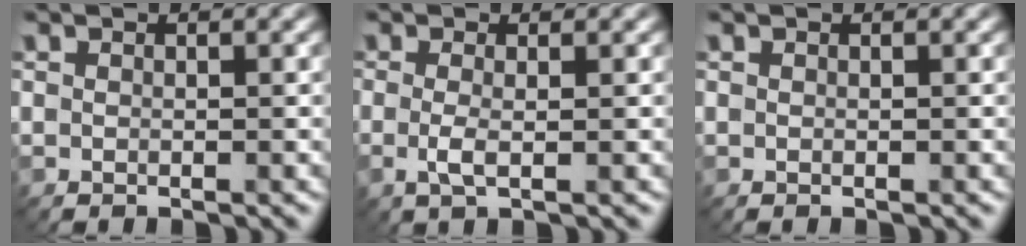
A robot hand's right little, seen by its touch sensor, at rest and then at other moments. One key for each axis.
{"total": 1.8, "fx": -0.2, "fy": 0.4, "fz": 1.7, "tx": -0.038, "ty": -0.004, "tz": -0.007}
{"total": 0.0}